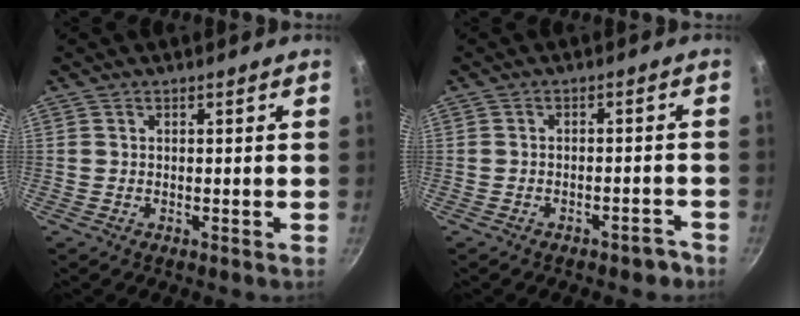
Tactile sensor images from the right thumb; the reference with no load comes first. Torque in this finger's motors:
{"motor_torque": [0.14, -0.06, -0.12, 0.08, 0.02]}